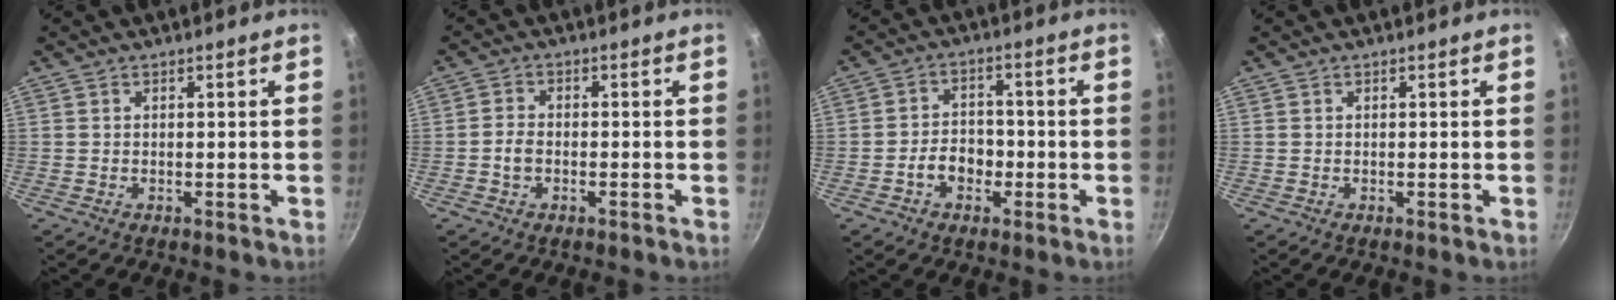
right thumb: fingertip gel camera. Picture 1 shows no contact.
{"total": 2.8, "force": [-1.1, 1.8, 1.9], "torque": [-0.035, 0.015, -0.022]}
{"total": 5.7, "force": [-2.1, 4.2, 3.3], "torque": [-0.031, 0.024, -0.039]}
{"total": 0.0}